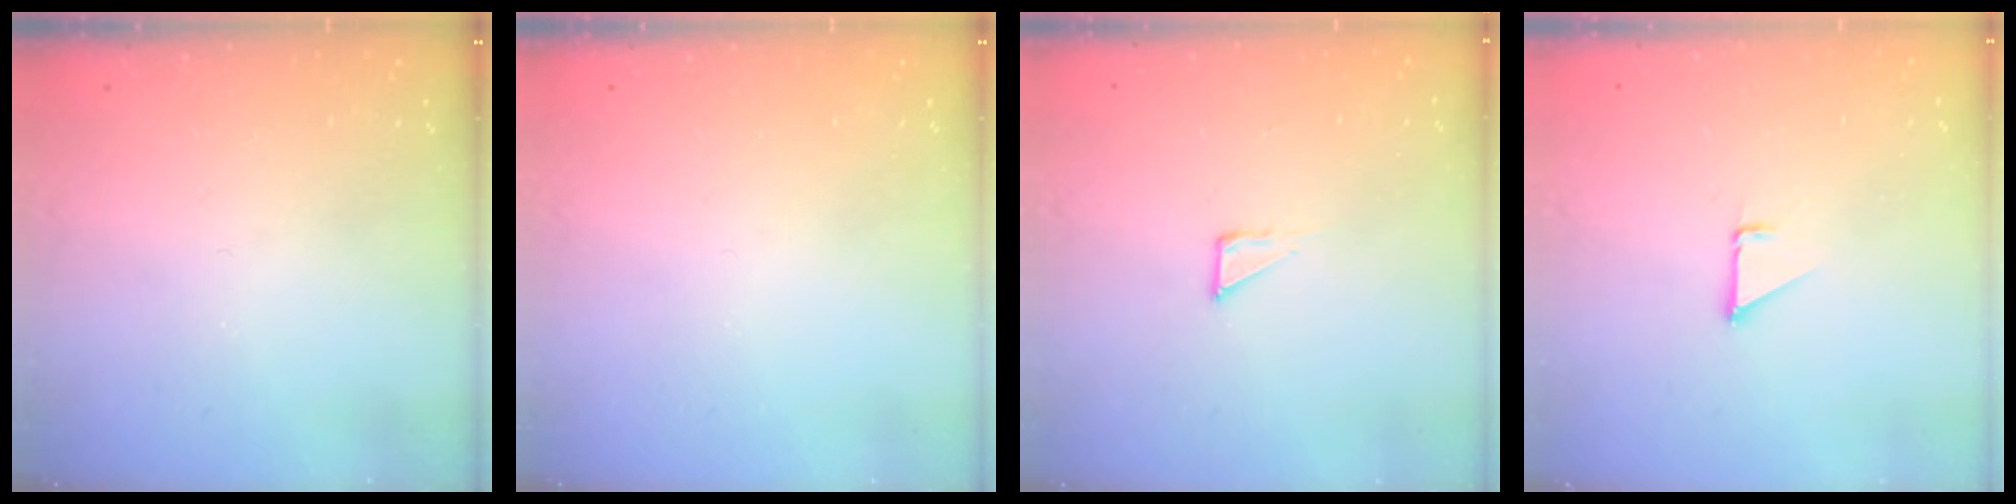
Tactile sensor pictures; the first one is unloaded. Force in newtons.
{"total": 0.0}
{"total": 2.3, "press": 2.3, "slide": 0.1}
{"total": 1.3, "press": 1.3, "slide": 0.1}